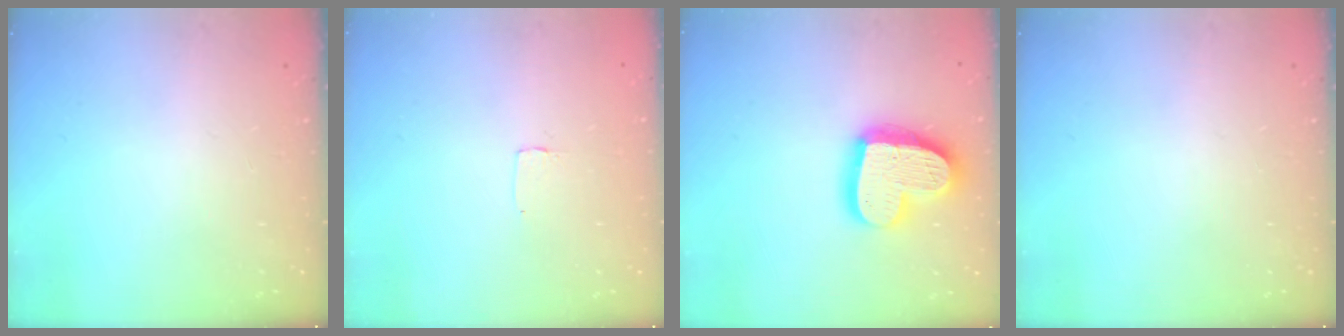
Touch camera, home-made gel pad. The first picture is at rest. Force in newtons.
{"total": 2.6, "press": 2.6, "slide": 0.2}
{"total": 19.9, "press": 19.9, "slide": 1.6}
{"total": 0.0}